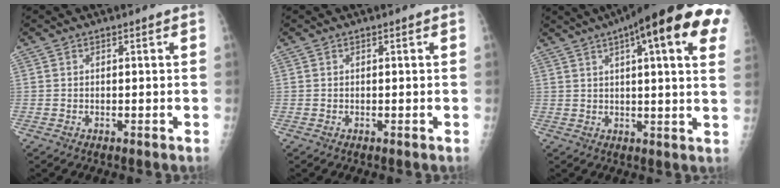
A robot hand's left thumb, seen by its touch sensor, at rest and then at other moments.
{"total": 0.0}
{"total": 22.9, "force": [10.5, 5.0, 19.7], "torque": [-0.253, 0.012, 0.131]}